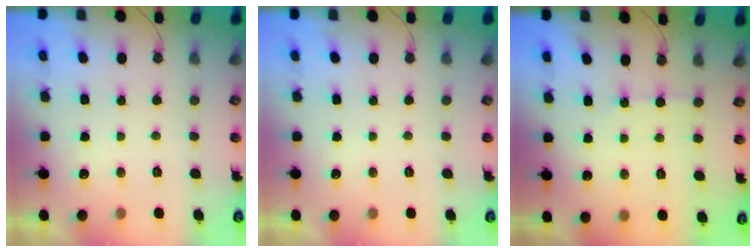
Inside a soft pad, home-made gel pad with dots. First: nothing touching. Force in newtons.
{"total": 0.0}
{"total": 2.1, "press": 2.0, "slide": 0.4}